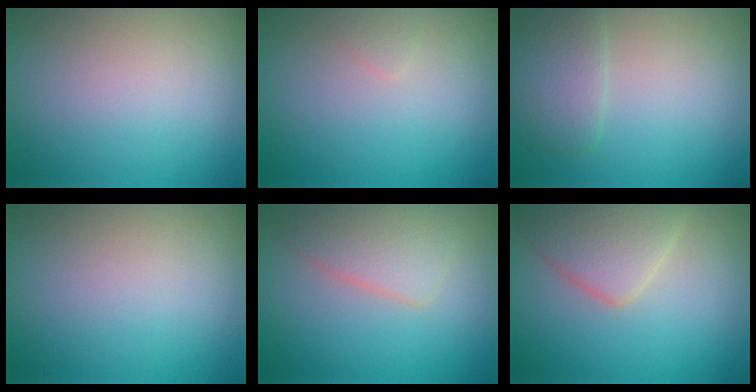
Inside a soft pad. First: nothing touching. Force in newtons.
{"total": 0.5, "press": 0.5, "slide": 0.0}
{"total": 3.0, "press": 3.0, "slide": 0.1}
{"total": 0.0}
{"total": 3.6, "press": 3.6, "slide": 0.3}
{"total": 4.4, "press": 4.4, "slide": 0.3}